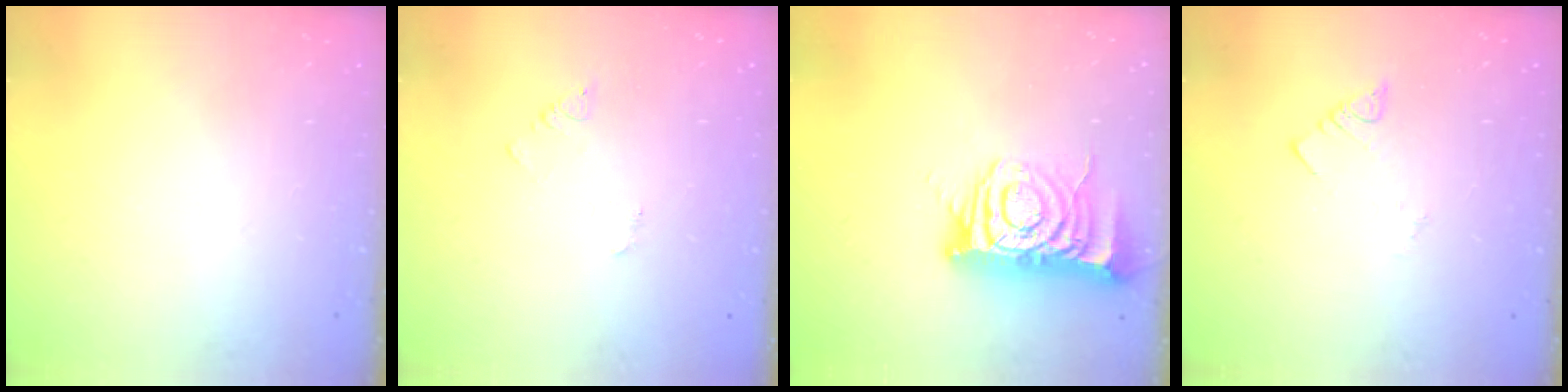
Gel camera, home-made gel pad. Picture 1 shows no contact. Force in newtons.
{"total": 2.9, "press": 2.9, "slide": 0.3}
{"total": 11.5, "press": 11.4, "slide": 1.4}
{"total": 1.9, "press": 1.9, "slide": 0.1}